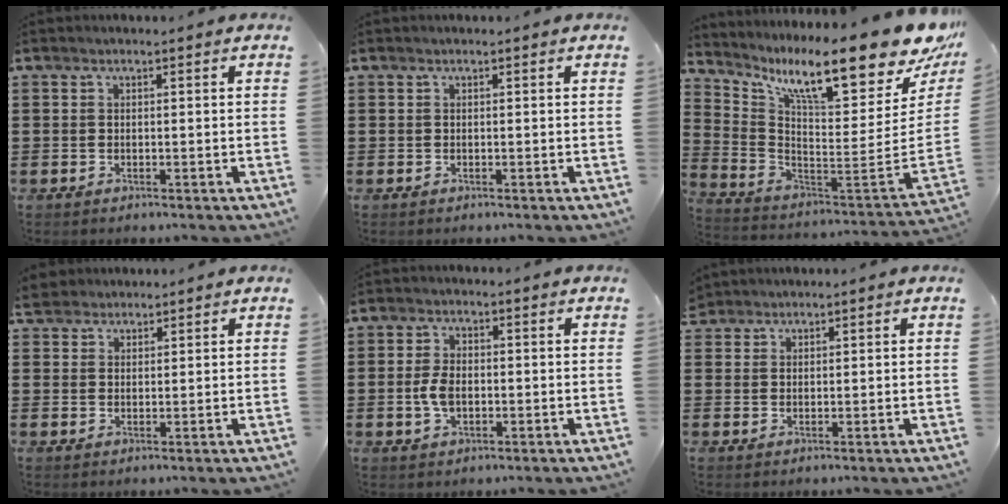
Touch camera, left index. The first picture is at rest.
{"total": 0.0}
{"total": 14.6, "force": [9.8, 1.6, 10.7], "torque": [-0.189, -0.089, 0.154]}
{"total": 2.5, "force": [2.2, 1.2, 0.0], "torque": [-0.011, 0.007, 0.042]}
{"total": 4.1, "force": [-0.5, 2.3, 3.4], "torque": [-0.086, -0.003, -0.015]}
{"total": 1.7, "force": [1.5, 0.6, 0.0], "torque": [-0.005, 0.002, 0.032]}